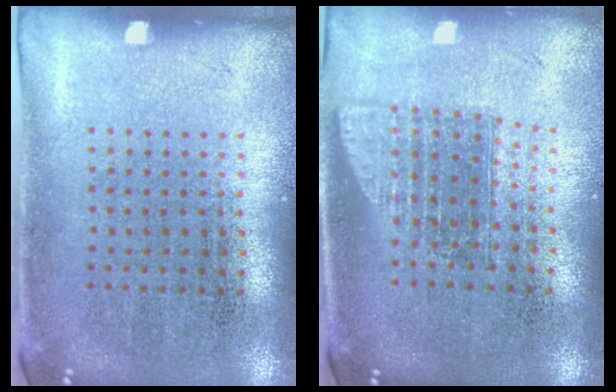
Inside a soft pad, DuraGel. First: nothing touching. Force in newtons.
{"total": 1.5, "press": 1.1, "slide": 0.9}